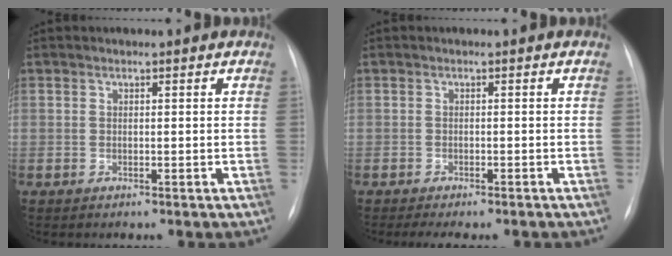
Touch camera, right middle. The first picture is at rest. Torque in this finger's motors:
{"motor_torque": [0.28, -0.22, 0.04, 0.02]}